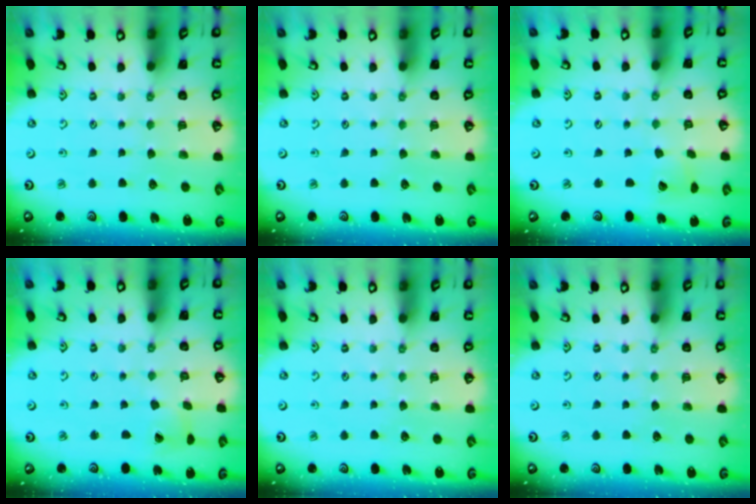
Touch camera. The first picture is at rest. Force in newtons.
{"total": 0.0}
{"total": 2.8, "press": 2.8, "slide": 0.3}
{"total": 2.7, "press": 2.7, "slide": 0.4}
{"total": 0.0}
{"total": 0.0}